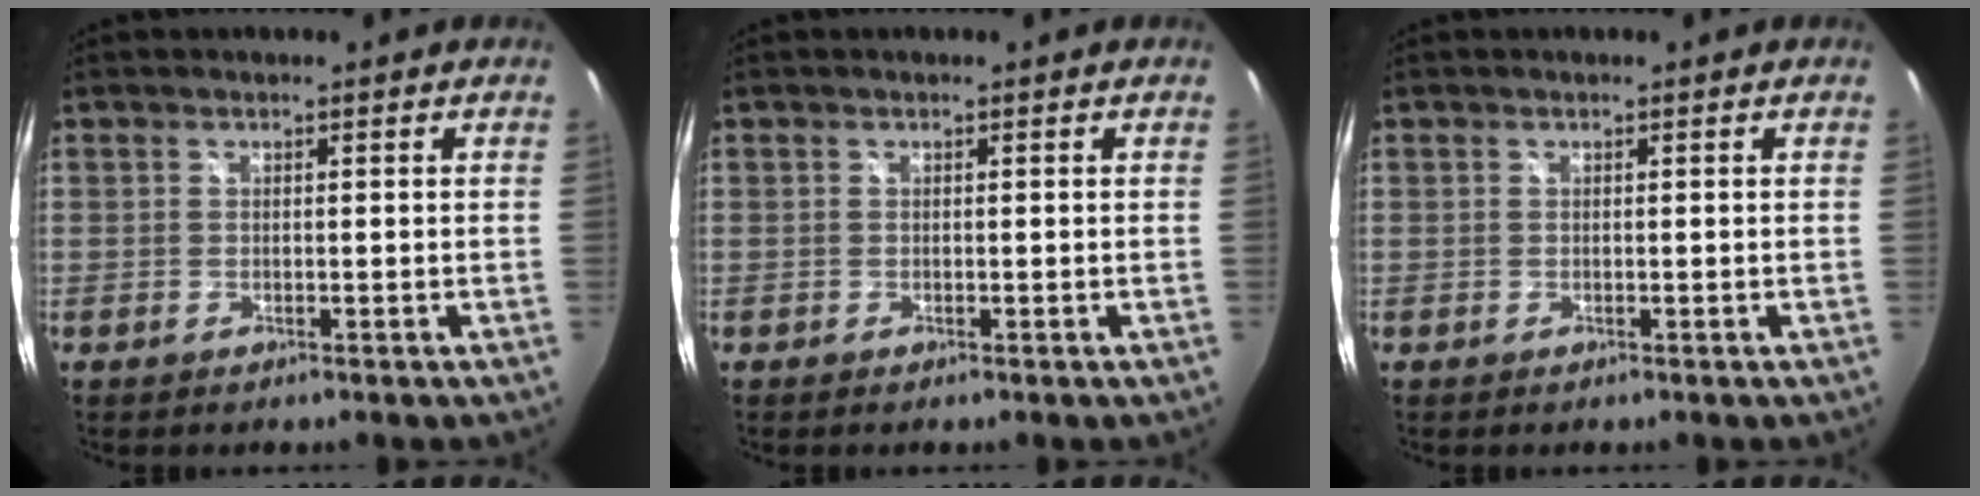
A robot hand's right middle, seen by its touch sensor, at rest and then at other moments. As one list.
[{"total": 0.0}, {"total": 0.0}]